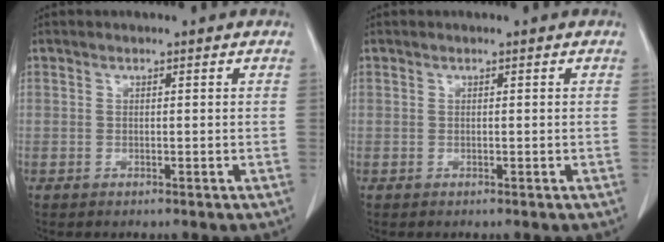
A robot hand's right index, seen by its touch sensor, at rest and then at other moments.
{"total": 0.0}